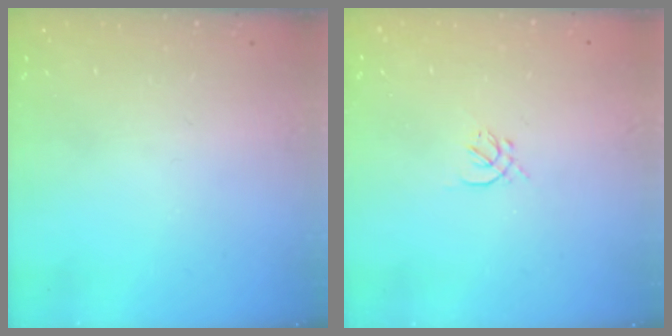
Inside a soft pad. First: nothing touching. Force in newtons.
{"total": 1.0, "press": 0.9, "slide": 0.4}